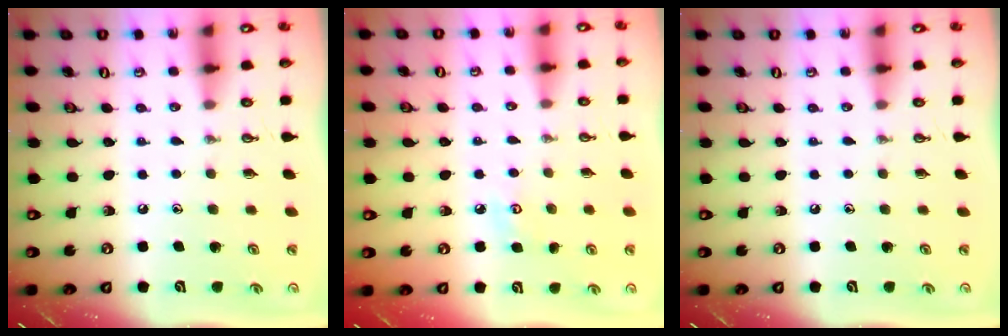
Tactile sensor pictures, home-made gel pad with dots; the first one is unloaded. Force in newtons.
{"total": 4.9, "press": 4.8, "slide": 0.5}
{"total": 0.0}